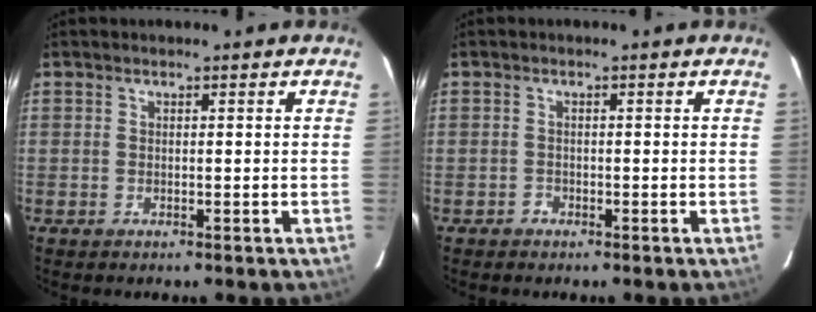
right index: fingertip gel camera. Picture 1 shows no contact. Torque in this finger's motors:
{"motor_torque": [-0.02, 0.01, -0.05, -0.06]}